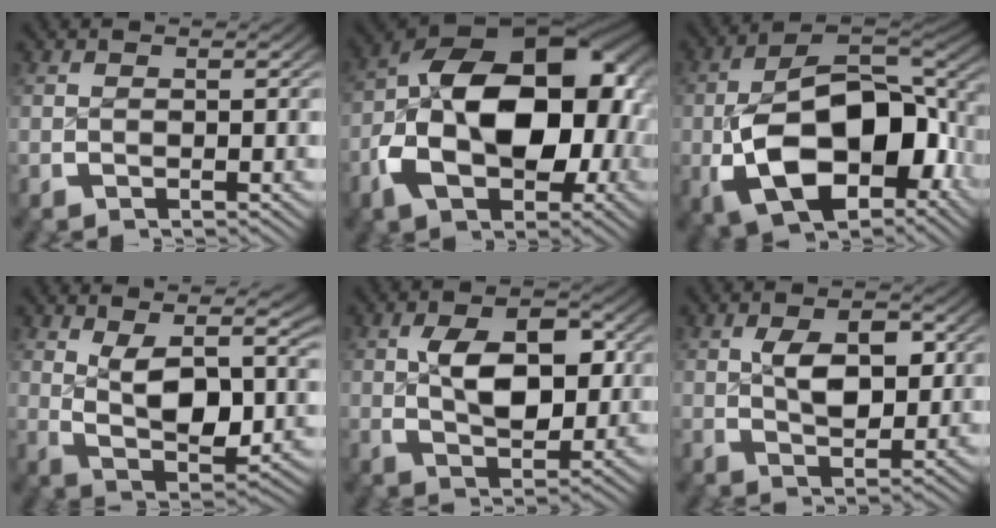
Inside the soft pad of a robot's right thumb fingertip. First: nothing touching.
{"total": 20.1, "force": [-1.3, 12.6, 15.6], "torque": [-0.270, -0.042, -0.001]}
{"total": 17.0, "force": [-2.5, 10.3, 13.3], "torque": [-0.246, -0.046, -0.011]}
{"total": 7.8, "force": [1.5, 4.3, 6.4], "torque": [-0.118, -0.029, 0.036]}
{"total": 6.8, "force": [0.2, 4.1, 5.5], "torque": [-0.104, -0.017, 0.013]}
{"total": 4.4, "force": [0.5, 2.5, 3.6], "torque": [-0.065, -0.010, 0.016]}